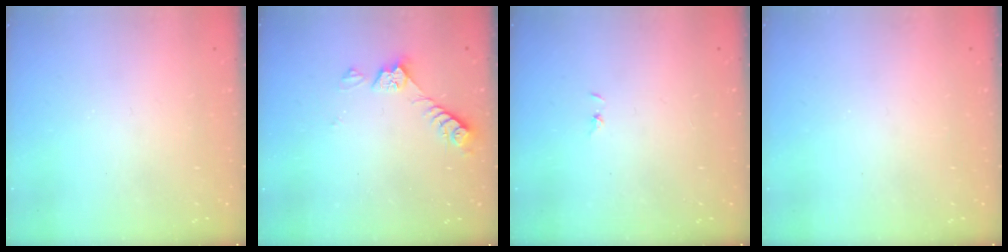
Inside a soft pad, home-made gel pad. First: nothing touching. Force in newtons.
{"total": 4.9, "press": 4.8, "slide": 0.6}
{"total": 0.7, "press": 0.7, "slide": 0.1}
{"total": 0.0}